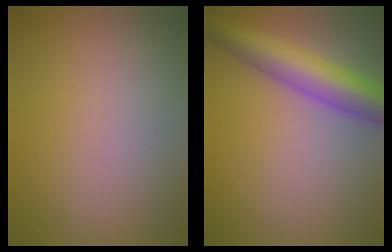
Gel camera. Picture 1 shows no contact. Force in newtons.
{"total": 6.5, "press": 6.5, "slide": 0.2}